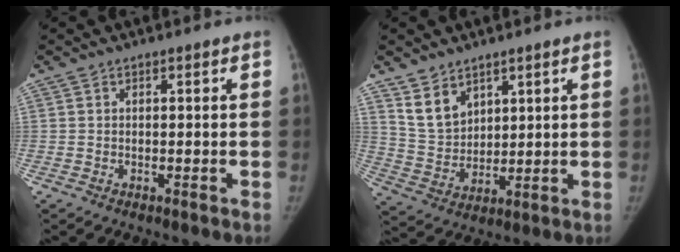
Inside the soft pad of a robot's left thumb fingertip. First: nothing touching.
{"total": 7.5, "force": [5.0, 4.8, 2.8], "torque": [-0.031, -0.033, 0.111]}